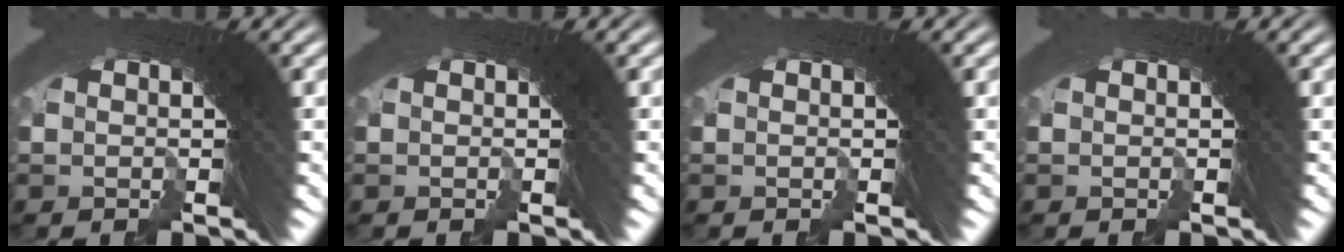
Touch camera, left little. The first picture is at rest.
{"total": 0.0}
{"total": 0.0}
{"total": 0.0}